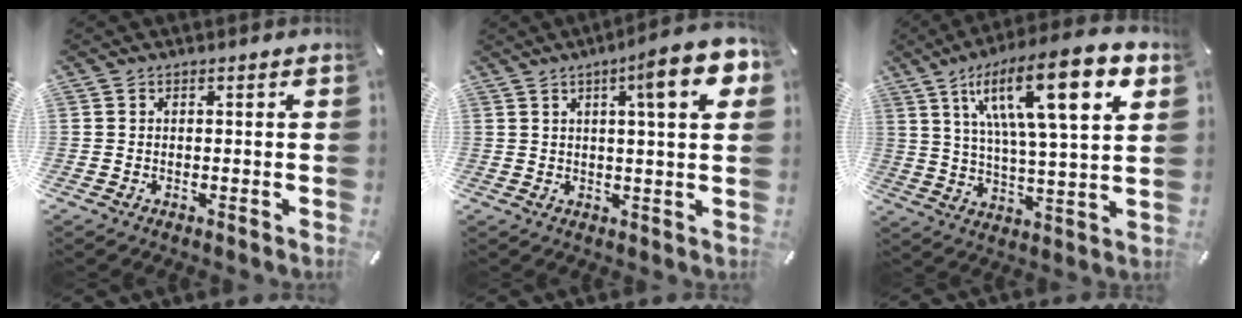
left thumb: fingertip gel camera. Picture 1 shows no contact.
{"total": 12.5, "force": [5.0, 2.2, 11.3], "torque": [-0.159, -0.017, 0.071]}
{"total": 19.9, "force": [10.1, 5.3, 16.3], "torque": [-0.270, -0.040, 0.152]}